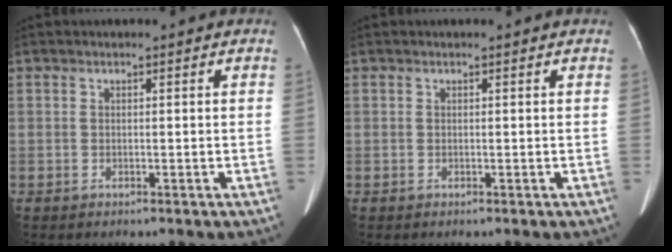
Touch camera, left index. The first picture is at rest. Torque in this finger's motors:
{"motor_torque": [-0.13, 0.11, -0.01, 0.01]}